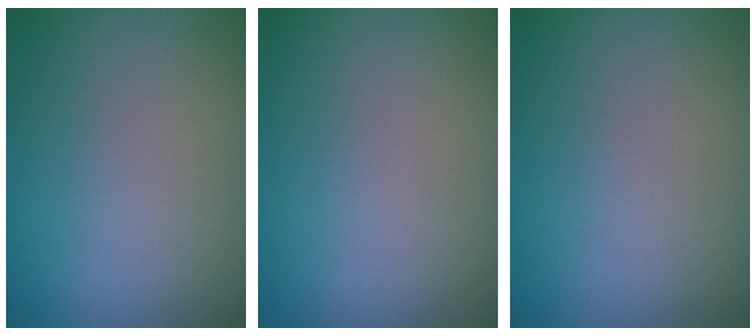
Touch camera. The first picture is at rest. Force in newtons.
{"total": 0.0}
{"total": 0.0}